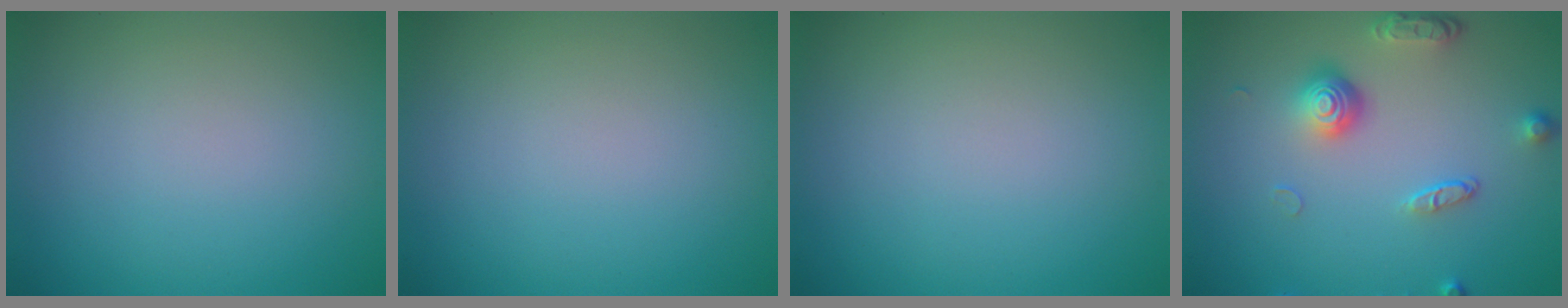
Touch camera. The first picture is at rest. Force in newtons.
{"total": 0.0}
{"total": 0.0}
{"total": 4.0, "press": 2.9, "slide": 2.7}